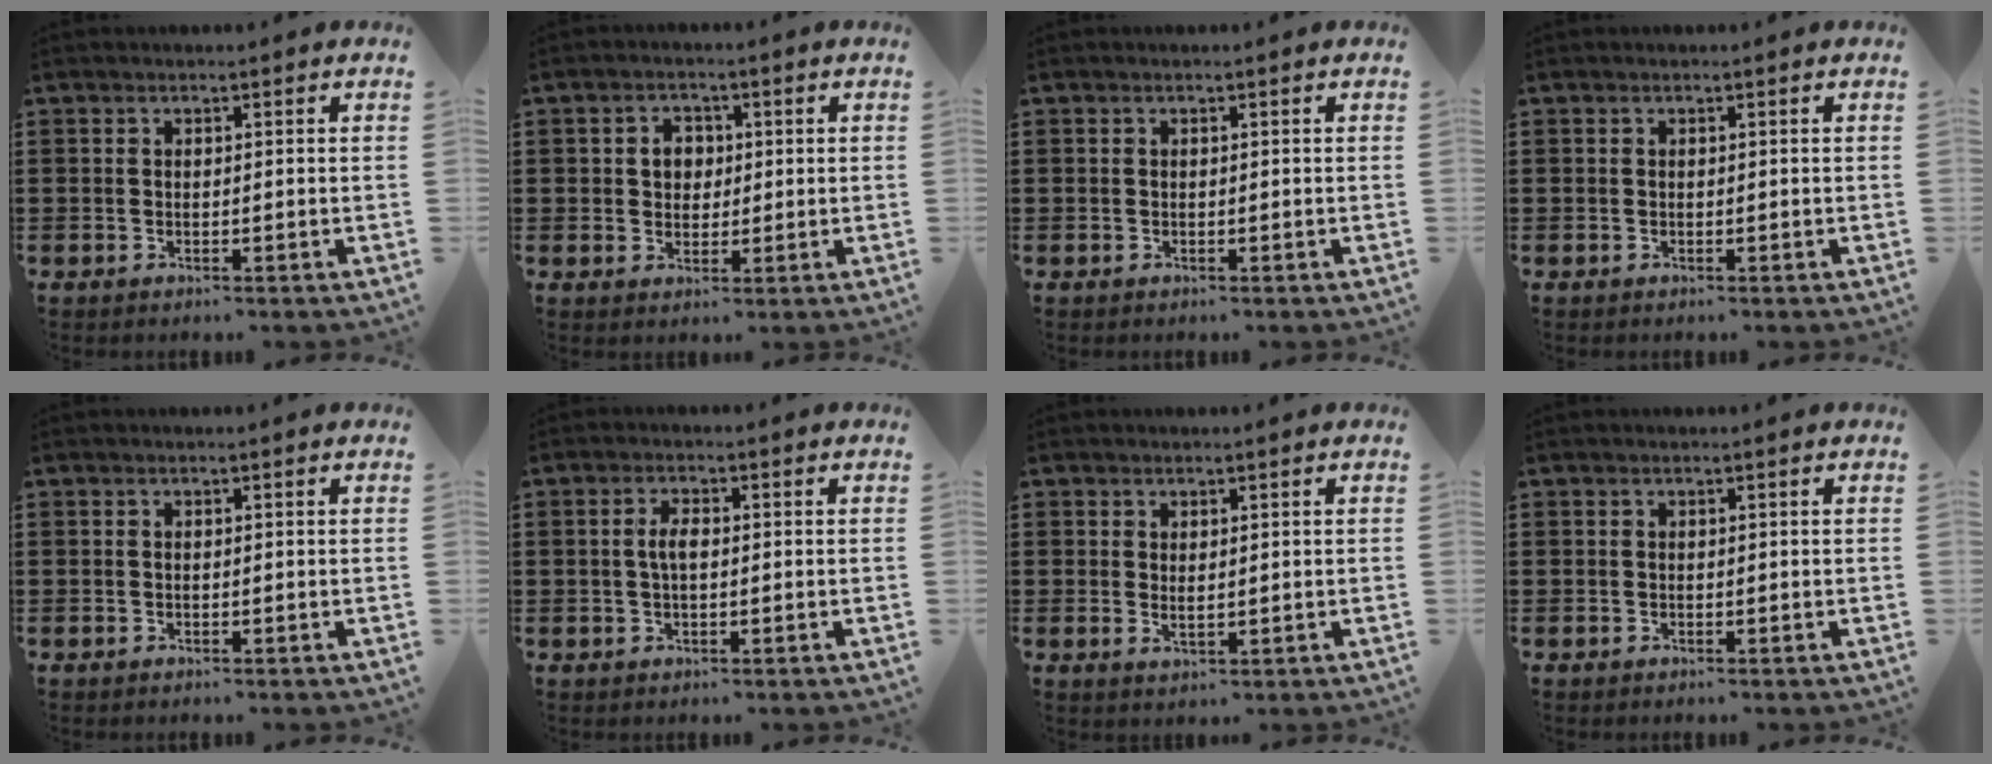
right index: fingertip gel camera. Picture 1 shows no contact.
{"total": 3.3, "force": [0.3, 2.9, 1.5], "torque": [-0.040, 0.012, 0.001]}
{"total": 0.0}
{"total": 0.0}
{"total": 0.0}
{"total": 2.8, "force": [0.1, 1.1, 2.5], "torque": [-0.050, 0.004, -0.001]}
{"total": 1.4, "force": [0.7, 0.4, 1.1], "torque": [-0.022, 0.001, 0.012]}
{"total": 0.0}